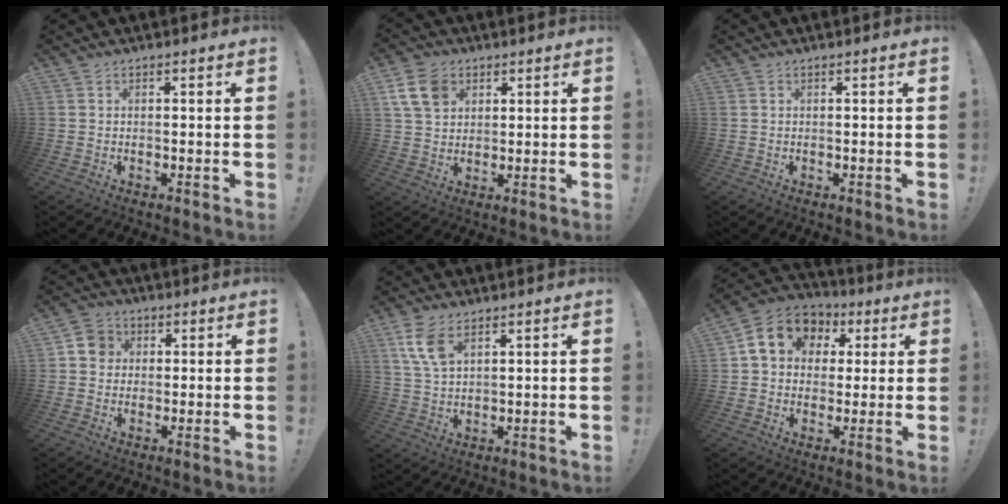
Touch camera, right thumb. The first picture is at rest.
{"total": 10.2, "force": [4.5, 7.4, 5.4], "torque": [-0.102, -0.006, 0.092]}
{"total": 0.0}
{"total": 6.3, "force": [0.9, 5.8, 2.2], "torque": [-0.031, 0.012, 0.019]}
{"total": 8.1, "force": [4.3, 4.3, 5.4], "torque": [-0.105, -0.014, 0.083]}
{"total": 13.0, "force": [4.2, 10.5, 6.4], "torque": [-0.090, -0.008, 0.083]}